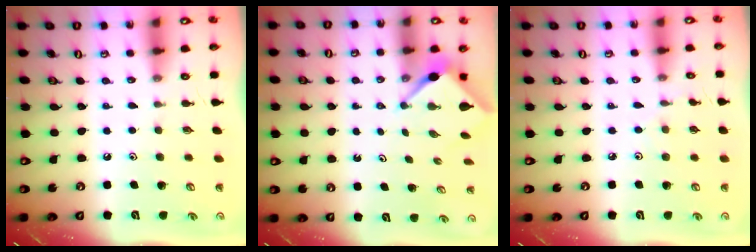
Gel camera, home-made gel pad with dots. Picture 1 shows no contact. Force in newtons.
{"total": 2.7, "press": 2.7, "slide": 0.1}
{"total": 1.4, "press": 1.4, "slide": 0.1}